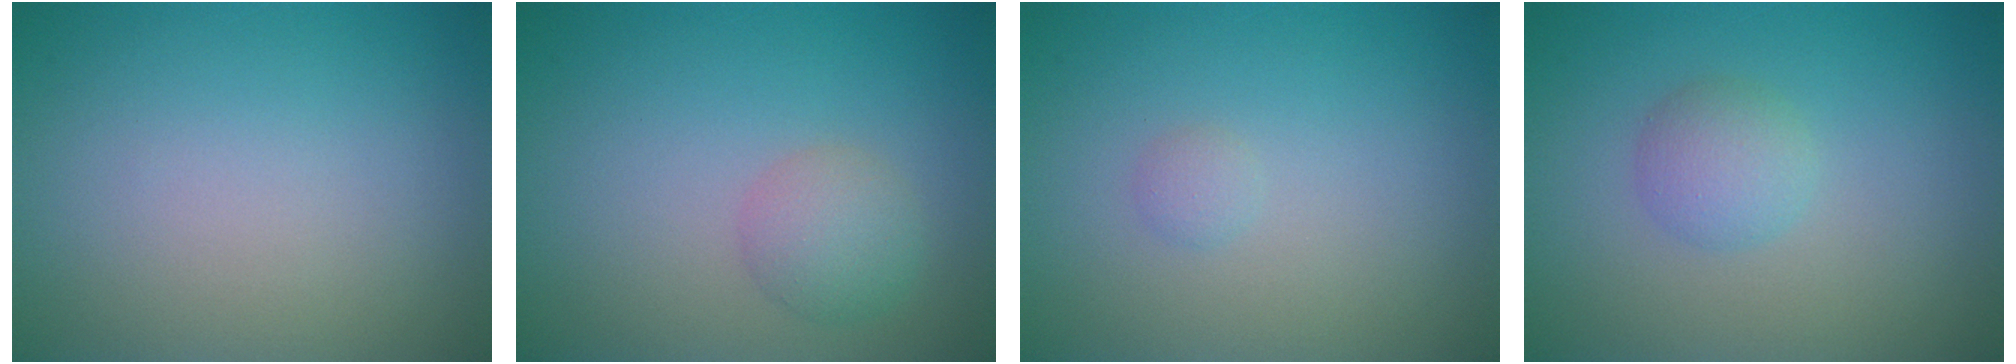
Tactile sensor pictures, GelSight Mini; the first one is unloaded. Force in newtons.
{"total": 2.3, "press": 2.3, "slide": 0.1}
{"total": 0.6, "press": 0.6, "slide": 0.0}
{"total": 2.1, "press": 2.1, "slide": 0.1}